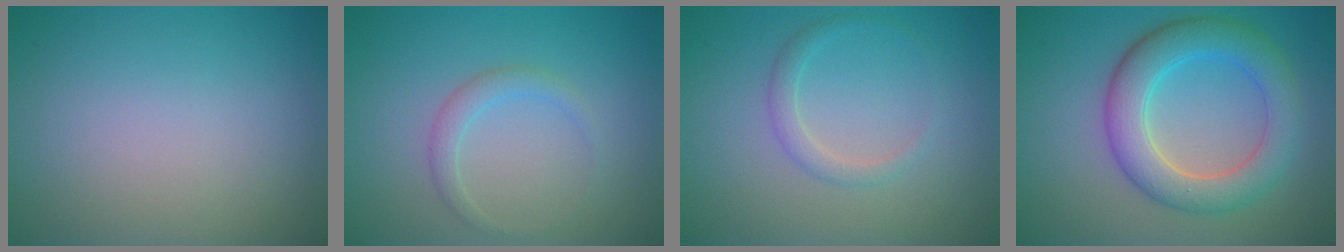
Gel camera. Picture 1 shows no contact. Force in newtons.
{"total": 1.5, "press": 1.5, "slide": 0.1}
{"total": 1.4, "press": 1.4, "slide": 0.0}
{"total": 6.1, "press": 6.1, "slide": 0.5}